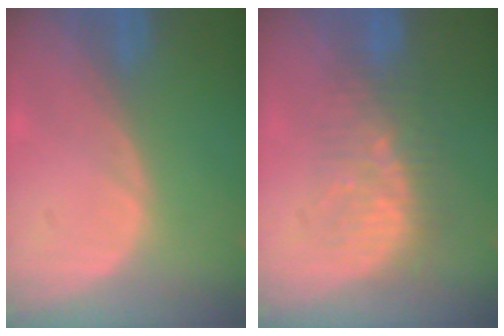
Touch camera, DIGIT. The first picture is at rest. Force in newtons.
{"total": 7.5, "press": 6.9, "slide": 3.0}